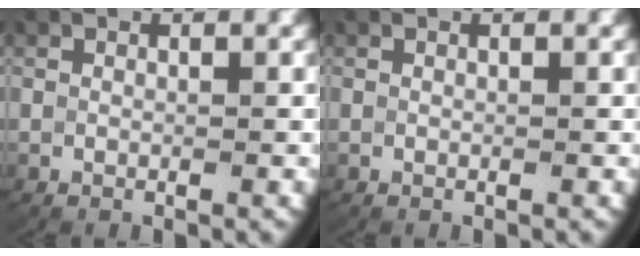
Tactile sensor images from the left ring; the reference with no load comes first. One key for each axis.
{"total": 0.0}